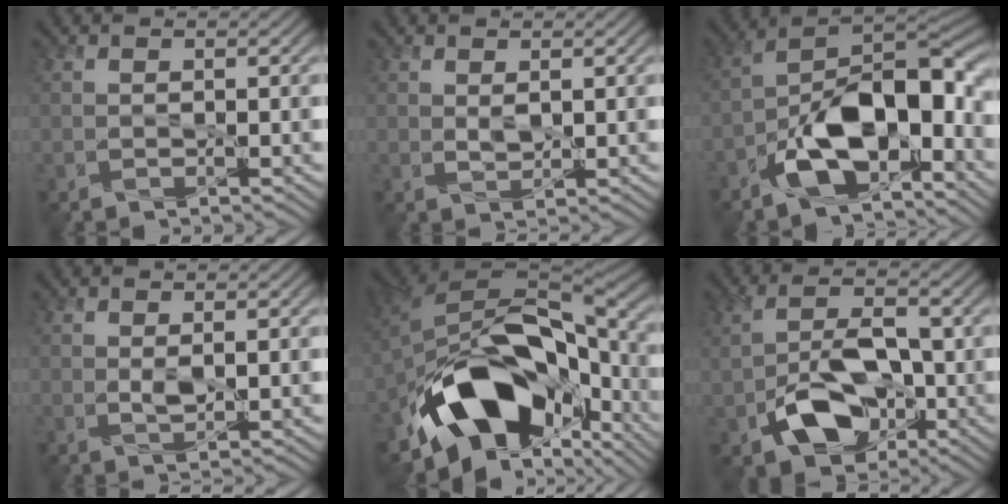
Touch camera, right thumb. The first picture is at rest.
{"total": 1.2, "force": [0.7, 0.7, 0.8], "torque": [-0.021, -0.005, 0.018]}
{"total": 12.4, "force": [-5.6, 5.9, 9.4], "torque": [-0.166, -0.003, -0.113]}
{"total": 1.2, "force": [0.5, 0.4, 1.0], "torque": [-0.025, -0.003, 0.012]}
{"total": 17.6, "force": [-7.5, 11.0, 11.5], "torque": [-0.211, -0.027, -0.112]}
{"total": 9.5, "force": [-2.7, 5.6, 7.2], "torque": [-0.141, 0.002, -0.050]}